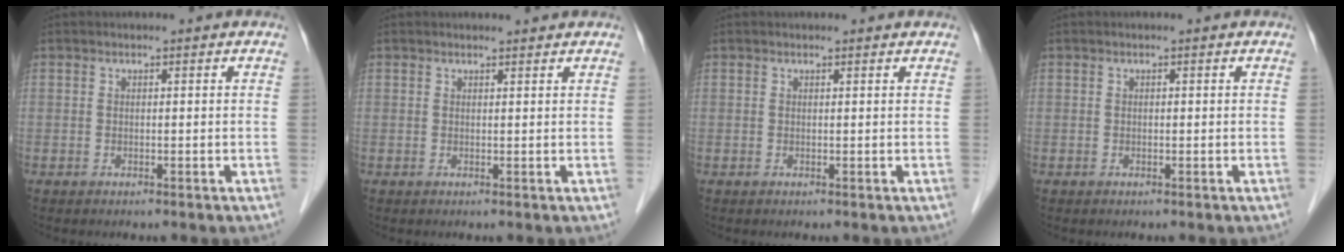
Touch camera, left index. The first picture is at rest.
{"total": 2.0, "force": [2.0, 0.3, 0.2], "torque": [-0.012, 0.005, 0.026]}
{"total": 1.6, "force": [1.5, 0.3, 0.1], "torque": [-0.012, 0.006, 0.017]}
{"total": 0.0}